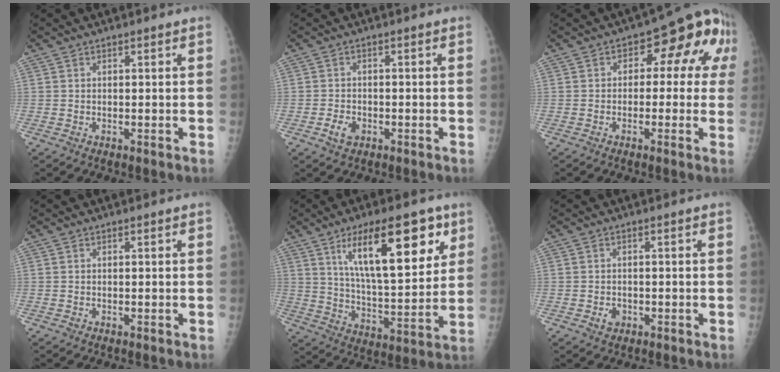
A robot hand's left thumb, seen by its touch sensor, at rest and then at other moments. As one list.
[{"total": 2.8, "force": [-1.3, 1.9, 1.6], "torque": [-0.023, 0.005, -0.020]}, {"total": 11.0, "force": [1.6, 6.8, 8.5], "torque": [-0.048, 0.035, 0.005]}, {"total": 0.0}, {"total": 20.6, "force": [9.8, 7.4, 16.6], "torque": [-0.223, -0.040, 0.166]}, {"total": 1.7, "force": [-0.7, 1.4, 0.7], "torque": [-0.002, 0.004, -0.007]}]